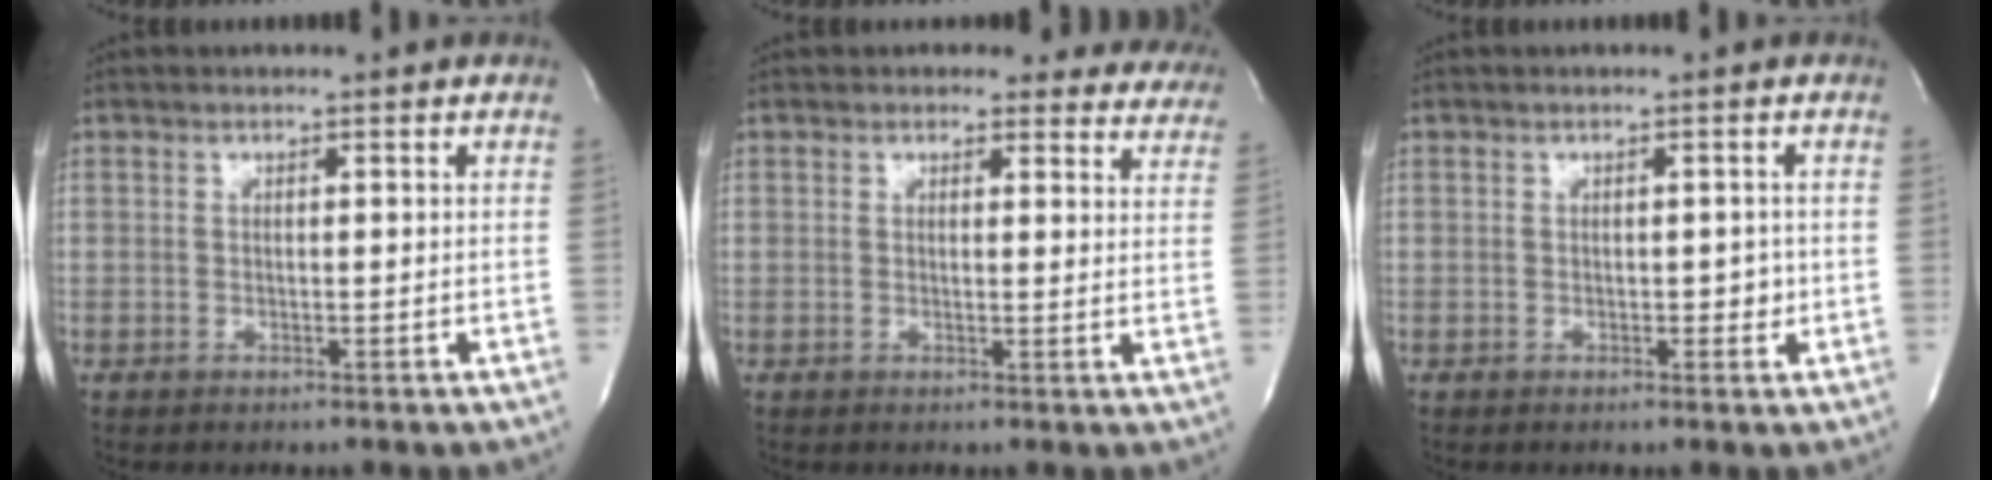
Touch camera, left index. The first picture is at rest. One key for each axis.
{"total": 11.7, "fx": 10.9, "fy": 4.2, "fz": 0.7, "tx": 0.043, "ty": -0.028, "tz": 0.081}
{"total": 1.6, "fx": -0.2, "fy": 1.0, "fz": 1.2, "tx": -0.012, "ty": 0.002, "tz": -0.001}